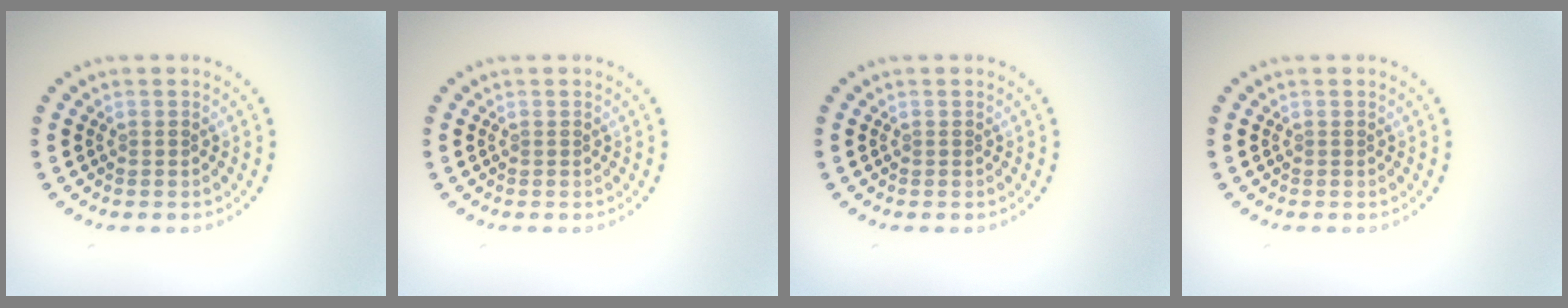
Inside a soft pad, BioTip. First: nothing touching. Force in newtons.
{"total": 0.0}
{"total": 0.0}
{"total": 0.0}